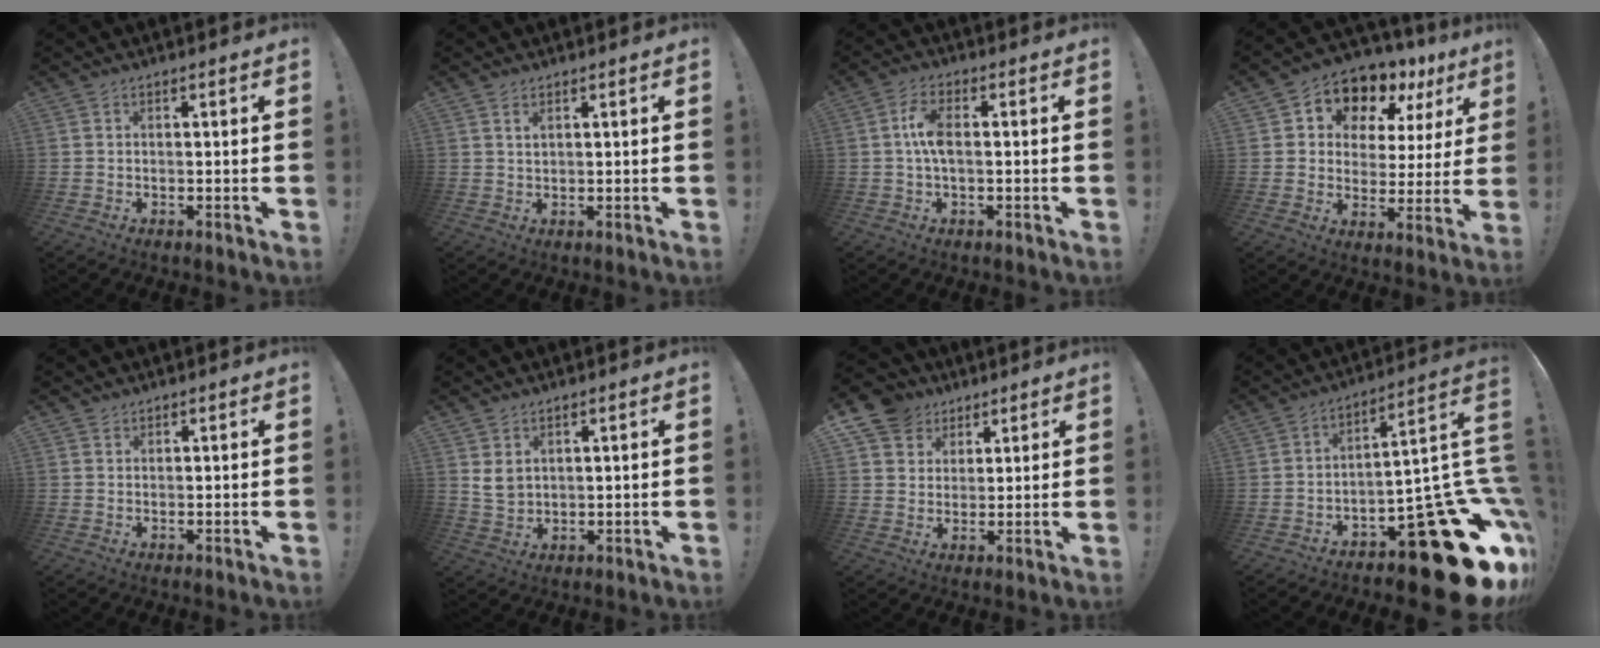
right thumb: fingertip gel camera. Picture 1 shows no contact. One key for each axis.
{"total": 1.5, "fx": 1.0, "fy": 0.6, "fz": 1.0, "tx": -0.021, "ty": -0.001, "tz": 0.018}
{"total": 6.7, "fx": 0.1, "fy": 3.0, "fz": 6.0, "tx": -0.119, "ty": 0.006, "tz": 0.002}
{"total": 11.4, "fx": 8.6, "fy": 6.5, "fz": 3.8, "tx": -0.062, "ty": -0.075, "tz": 0.153}
{"total": 1.2, "fx": 1.0, "fy": 0.6, "fz": 0.1, "tx": 0.003, "ty": -0.005, "tz": 0.019}
{"total": 4.8, "fx": 2.5, "fy": 3.3, "fz": 2.5, "tx": -0.045, "ty": -0.006, "tz": 0.052}
{"total": 9.0, "fx": 5.2, "fy": 7.2, "fz": 1.6, "tx": -0.024, "ty": -0.036, "tz": 0.105}
{"total": 24.3, "fx": -13.9, "fy": 8.3, "fz": 18.2, "tx": -0.162, "ty": 0.061, "tz": -0.211}